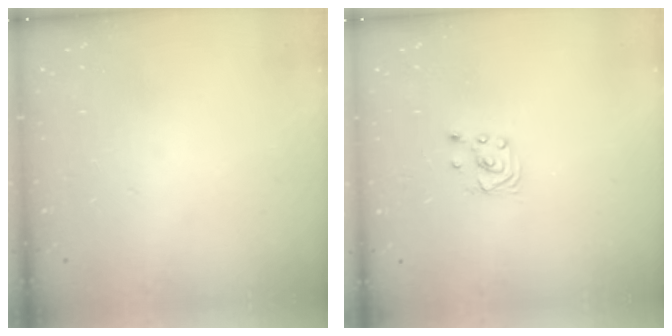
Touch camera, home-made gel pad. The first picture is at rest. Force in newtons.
{"total": 1.7, "press": 1.6, "slide": 0.1}